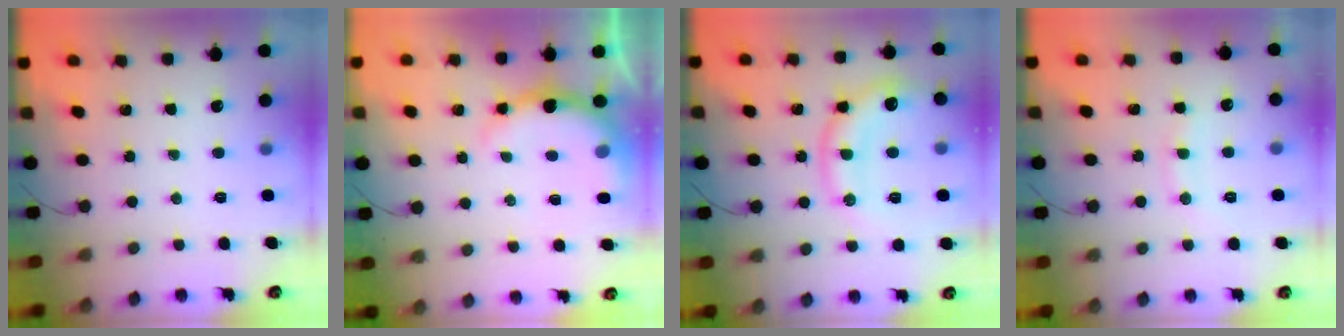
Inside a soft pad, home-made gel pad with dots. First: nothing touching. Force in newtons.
{"total": 6.9, "press": 6.8, "slide": 1.3}
{"total": 13.4, "press": 13.3, "slide": 1.5}
{"total": 8.3, "press": 8.2, "slide": 1.1}